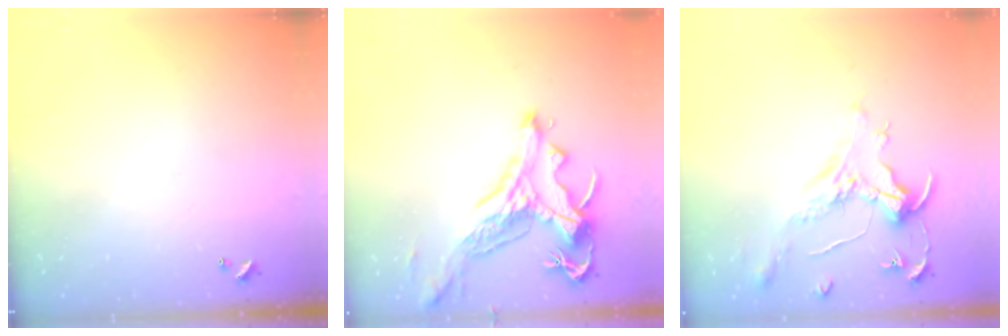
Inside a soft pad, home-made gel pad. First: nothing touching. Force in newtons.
{"total": 2.2, "press": 1.7, "slide": 1.3}
{"total": 1.6, "press": 1.4, "slide": 0.7}